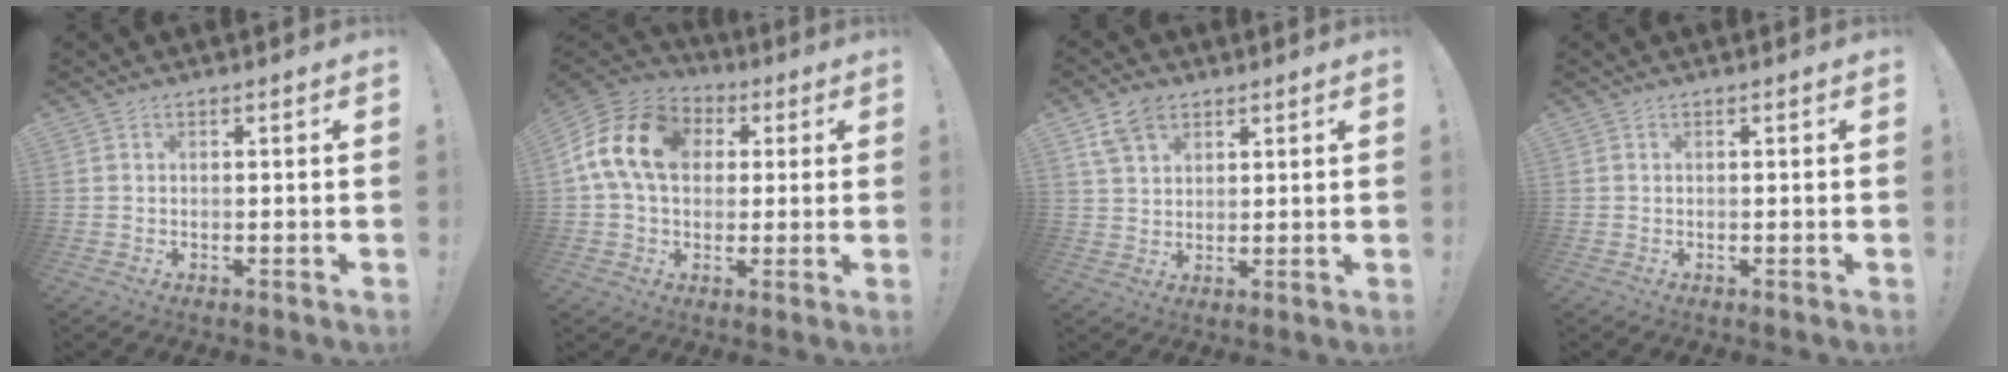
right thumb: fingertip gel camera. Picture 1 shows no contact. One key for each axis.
{"total": 16.8, "fx": 3.4, "fy": 12.4, "fz": 10.7, "tx": -0.192, "ty": 0.013, "tz": 0.064}
{"total": 8.0, "fx": 5.0, "fy": 5.2, "fz": 3.6, "tx": -0.060, "ty": -0.013, "tz": 0.098}
{"total": 0.0}